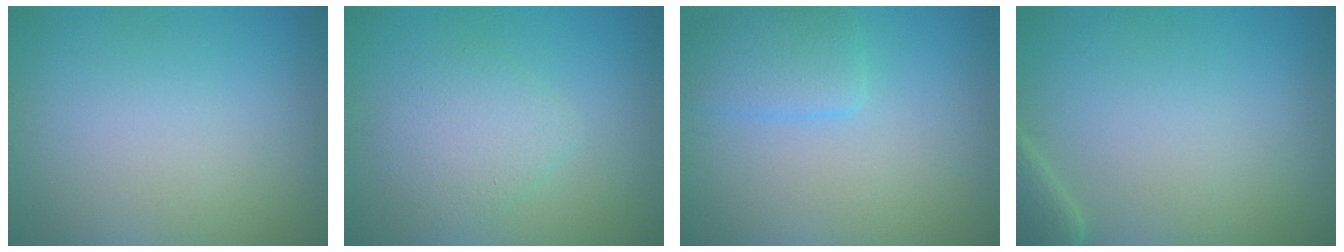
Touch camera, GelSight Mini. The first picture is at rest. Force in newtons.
{"total": 2.9, "press": 2.9, "slide": 0.2}
{"total": 2.9, "press": 2.9, "slide": 0.1}
{"total": 2.4, "press": 2.3, "slide": 0.4}